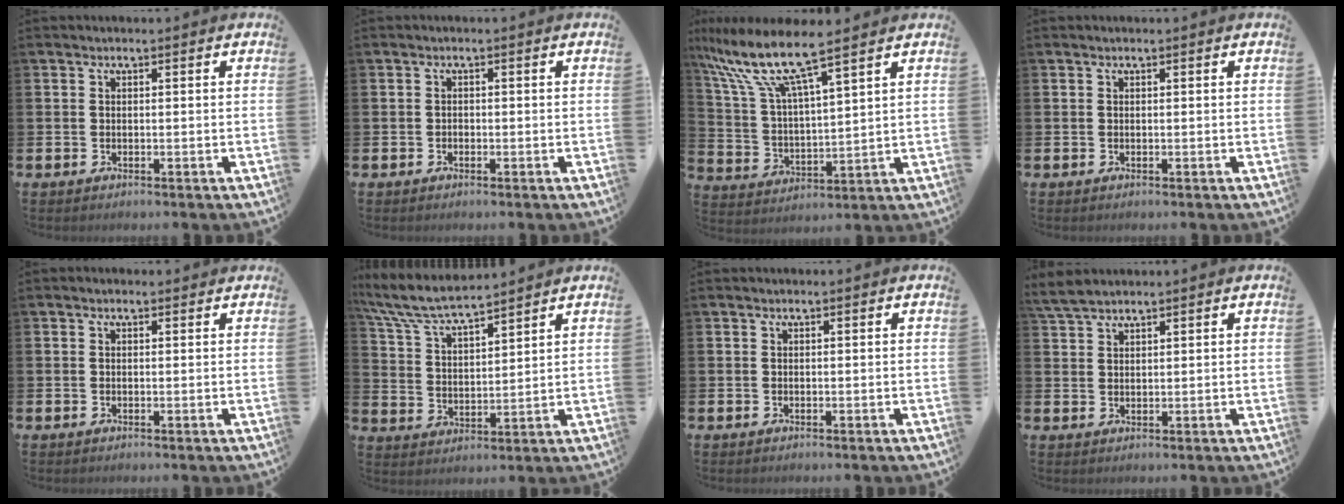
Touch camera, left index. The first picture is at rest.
{"total": 0.7, "force": [-0.6, 0.4, 0.1], "torque": [-0.009, 0.004, -0.011]}
{"total": 9.7, "force": [8.2, 0.9, 5.1], "torque": [-0.138, -0.043, 0.139]}
{"total": 0.0}
{"total": 0.0}
{"total": 7.2, "force": [6.8, 0.7, 2.3], "torque": [-0.077, -0.035, 0.120]}
{"total": 0.0}
{"total": 2.9, "force": [2.8, 0.6, 0.8], "torque": [-0.021, -0.003, 0.052]}